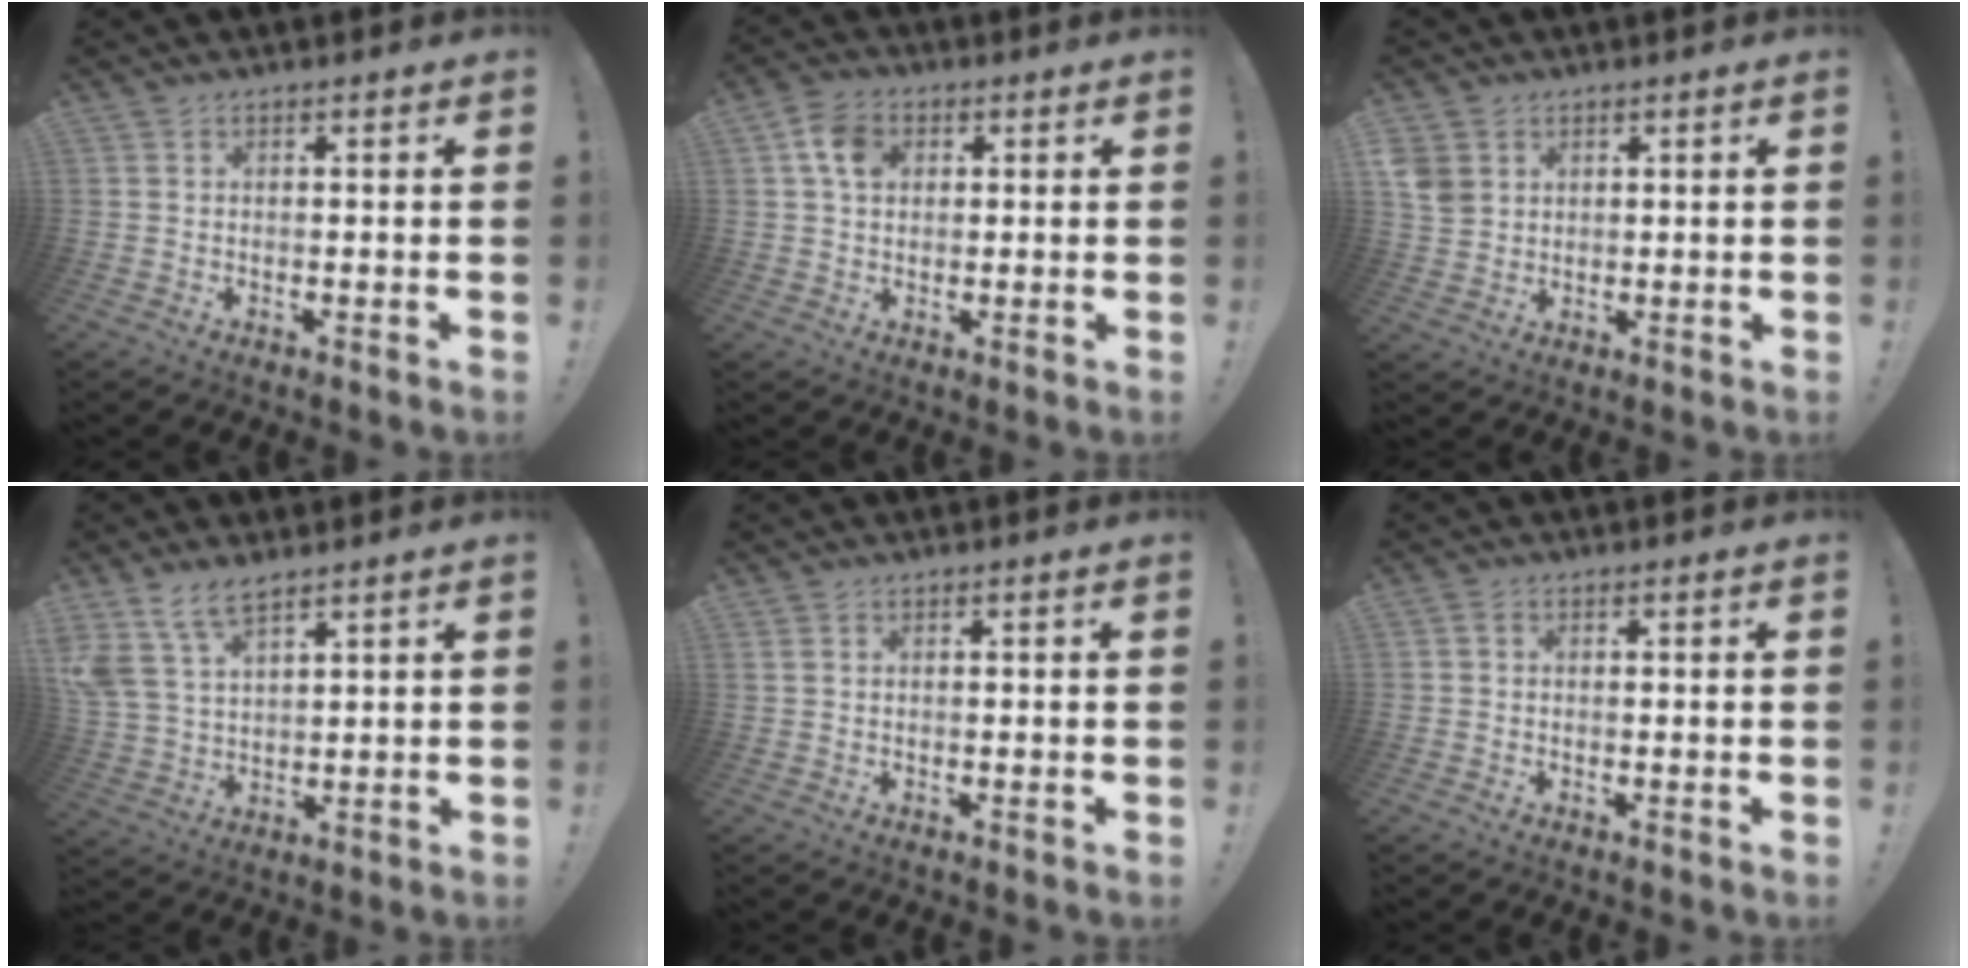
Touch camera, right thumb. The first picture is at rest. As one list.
[{"total": 8.0, "force": [2.3, 6.1, 4.6], "torque": [-0.079, 0.005, 0.043]}, {"total": 5.7, "force": [2.5, 4.7, 2.2], "torque": [-0.049, -0.010, 0.047]}, {"total": 9.8, "force": [7.1, 4.6, 4.9], "torque": [-0.104, -0.033, 0.141]}, {"total": 0.8, "force": [0.4, 0.4, 0.5], "torque": [-0.015, 0.004, 0.009]}, {"total": 1.0, "force": [0.0, 0.9, 0.5], "torque": [-0.011, 0.004, 0.000]}]